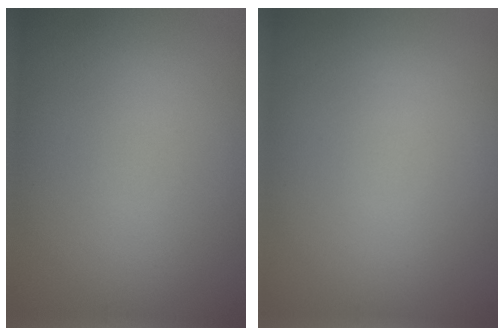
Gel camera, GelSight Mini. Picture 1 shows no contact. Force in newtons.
{"total": 0.0}